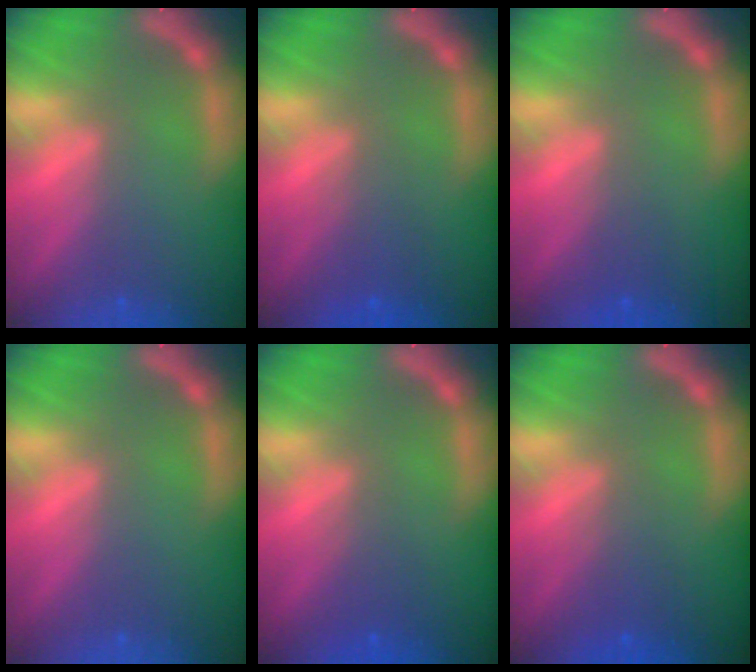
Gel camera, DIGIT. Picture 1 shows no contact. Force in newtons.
{"total": 2.5}
{"total": 1.5}
{"total": 0.0}
{"total": 2.0}
{"total": 2.5}